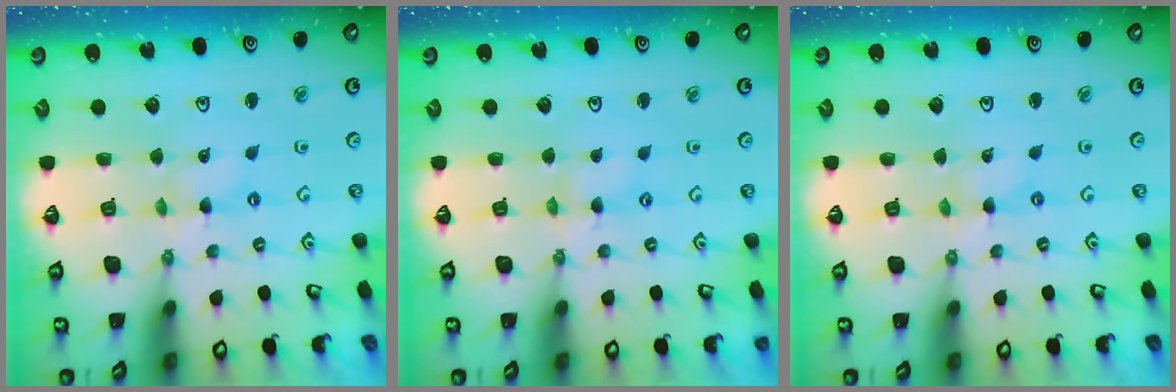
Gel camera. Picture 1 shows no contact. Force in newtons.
{"total": 1.2, "press": 1.1, "slide": 0.2}
{"total": 0.0}